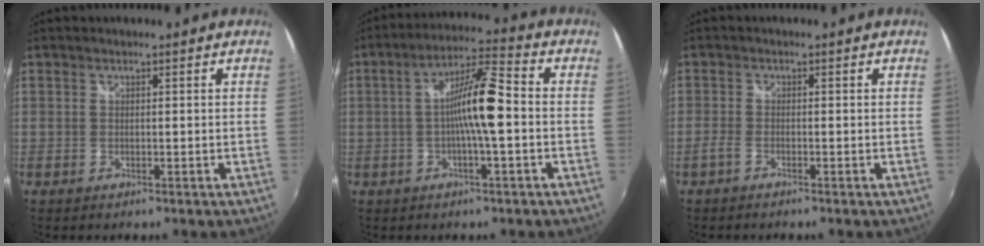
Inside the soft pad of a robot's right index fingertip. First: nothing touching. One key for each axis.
{"total": 10.0, "fx": -1.2, "fy": 1.1, "fz": 9.9, "tx": -0.179, "ty": 0.015, "tz": -0.023}
{"total": 1.6, "fx": -1.3, "fy": 0.4, "fz": 0.9, "tx": -0.027, "ty": -0.001, "tz": -0.031}